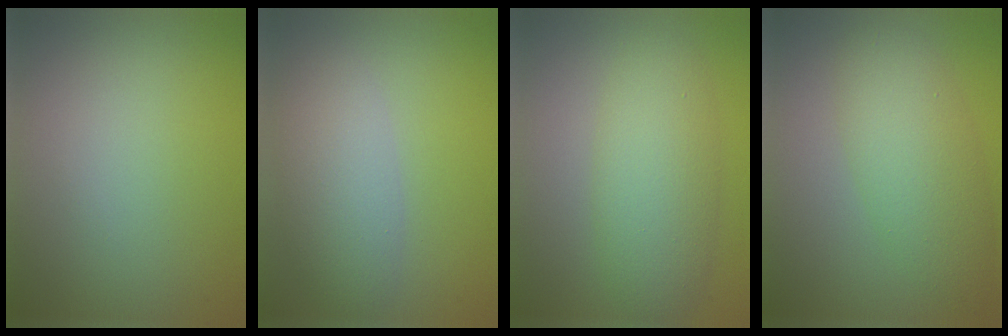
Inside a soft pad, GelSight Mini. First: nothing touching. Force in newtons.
{"total": 4.5, "press": 4.5, "slide": 0.2}
{"total": 4.9, "press": 4.9, "slide": 0.1}
{"total": 5.0, "press": 5.0, "slide": 0.2}